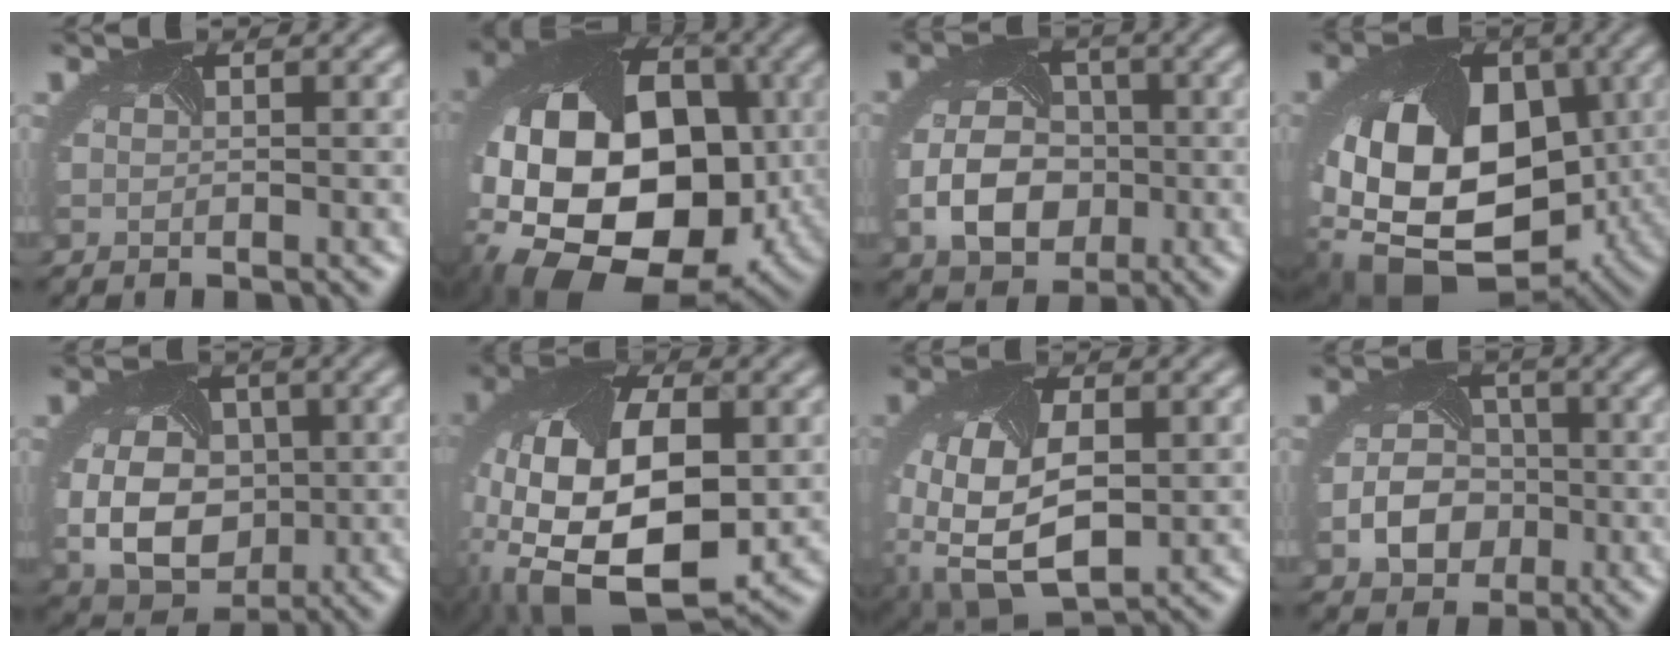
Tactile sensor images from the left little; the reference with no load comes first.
{"total": 20.3, "force": [-2.9, 14.9, 13.5], "torque": [-0.270, -0.056, -0.027]}
{"total": 5.5, "force": [-1.4, 4.3, 3.2], "torque": [-0.074, -0.009, -0.019]}
{"total": 17.2, "force": [-1.1, 12.1, 12.2], "torque": [-0.221, -0.037, 0.006]}
{"total": 8.4, "force": [-0.3, 6.5, 5.4], "torque": [-0.113, -0.021, 0.010]}
{"total": 15.2, "force": [-2.2, 9.2, 11.9], "torque": [-0.255, -0.028, -0.024]}
{"total": 10.4, "force": [-1.6, 6.8, 7.7], "torque": [-0.191, -0.029, -0.018]}
{"total": 4.3, "force": [-1.5, 3.5, 2.0], "torque": [-0.046, -0.007, -0.021]}